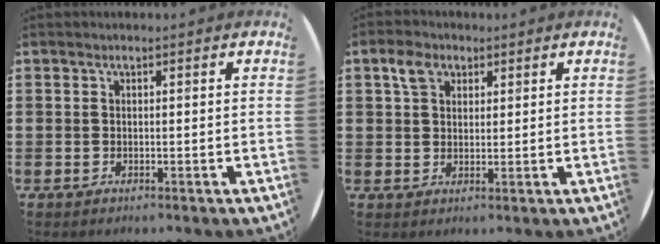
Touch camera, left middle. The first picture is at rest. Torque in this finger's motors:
{"motor_torque": [1.04, -0.42, 0.14, 0.02]}